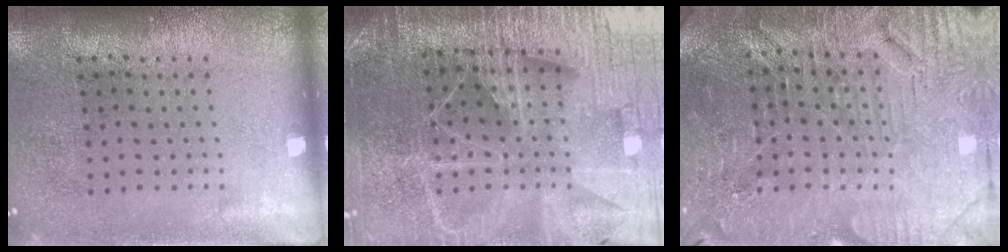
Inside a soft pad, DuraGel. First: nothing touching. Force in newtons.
{"total": 5.6, "press": 4.9, "slide": 2.6}
{"total": 3.8, "press": 3.7, "slide": 0.7}